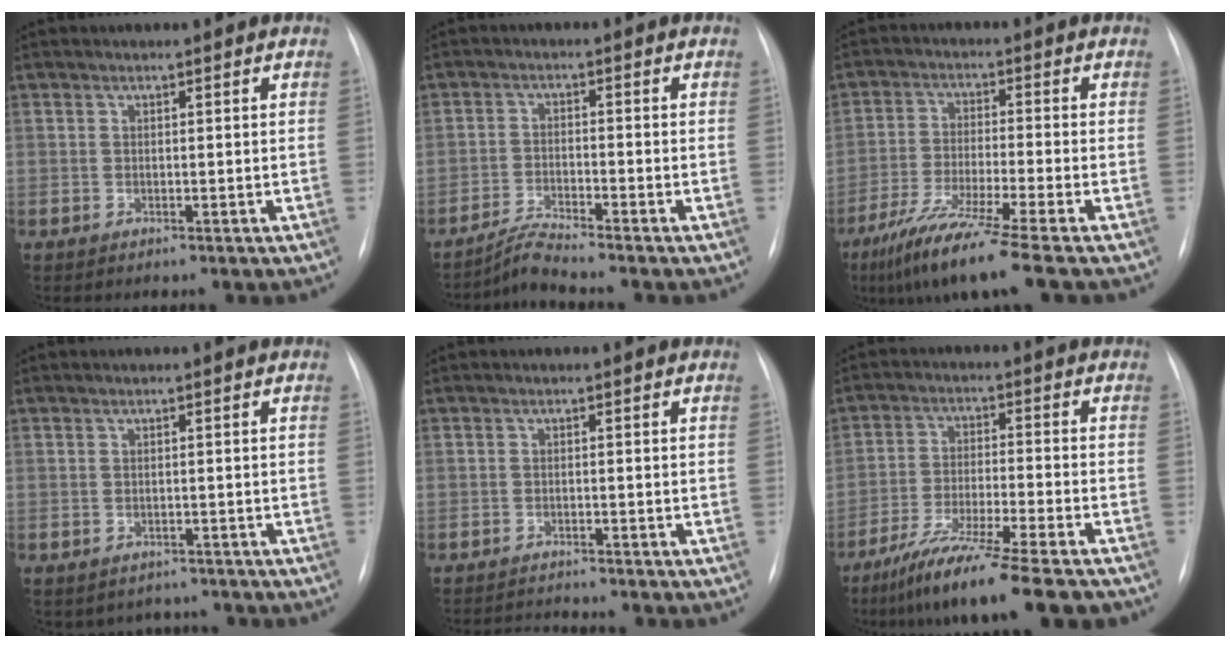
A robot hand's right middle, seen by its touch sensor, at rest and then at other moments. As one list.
[{"total": 3.9, "force": [-3.6, -1.4, 0.6], "torque": [-0.023, -0.024, -0.072]}, {"total": 11.5, "force": [-8.2, -1.3, 8.0], "torque": [-0.148, -0.043, -0.145]}, {"total": 3.8, "force": [-3.2, 2.1, 0.0], "torque": [0.004, 0.015, -0.037]}, {"total": 3.5, "force": [-3.4, -0.3, 0.5], "torque": [-0.007, -0.013, -0.050]}, {"total": 14.8, "force": [-11.5, 0.2, 9.2], "torque": [-0.166, -0.044, -0.192]}]